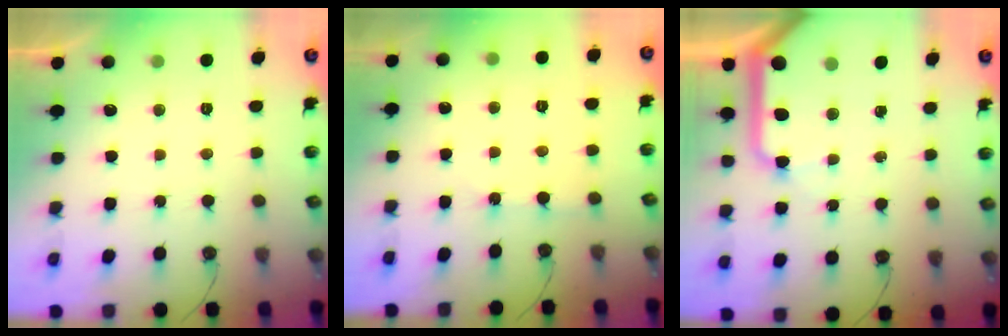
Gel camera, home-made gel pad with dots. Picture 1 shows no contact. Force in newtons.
{"total": 2.9, "press": 2.9, "slide": 0.4}
{"total": 13.3, "press": 13.2, "slide": 1.9}